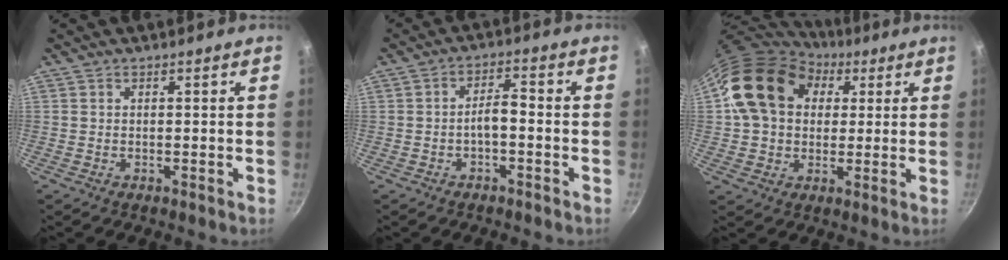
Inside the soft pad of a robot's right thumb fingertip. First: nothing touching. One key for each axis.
{"total": 3.7, "fx": -1.5, "fy": 1.3, "fz": 3.1, "tx": -0.052, "ty": 0.027, "tz": -0.027}
{"total": 17.3, "fx": 5.4, "fy": 13.3, "fz": 9.6, "tx": -0.144, "ty": 0.013, "tz": 0.087}